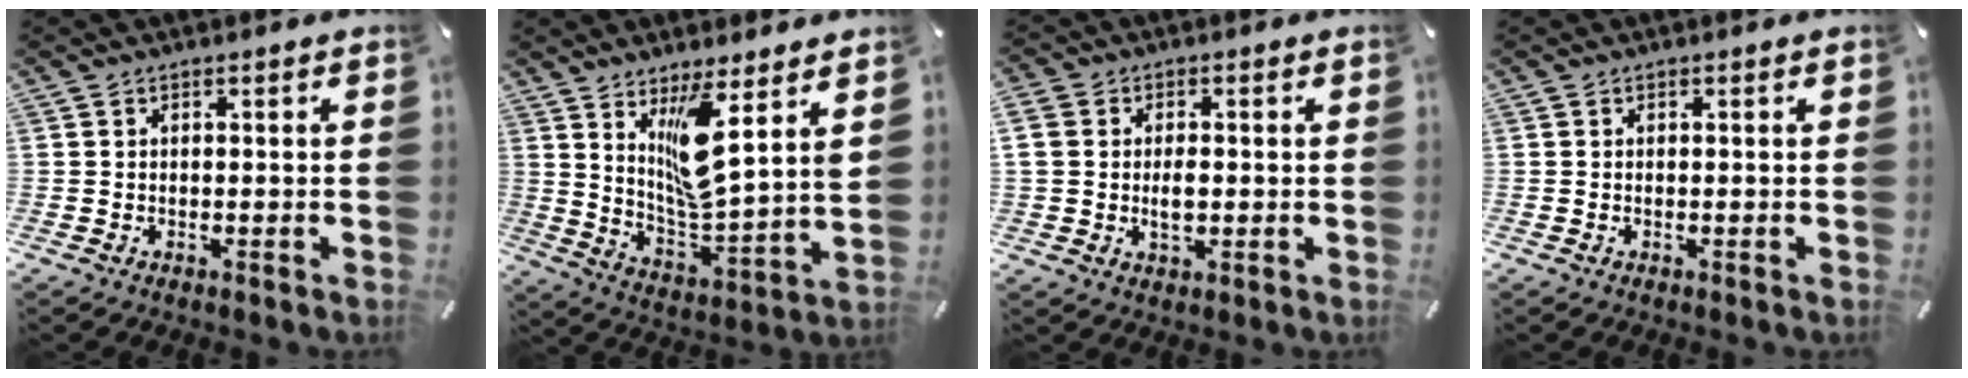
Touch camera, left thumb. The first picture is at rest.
{"total": 12.5, "force": [7.4, 2.2, 9.9], "torque": [-0.166, -0.050, 0.125]}
{"total": 5.2, "force": [0.0, 4.0, 3.3], "torque": [-0.064, -0.004, -0.005]}
{"total": 0.0}